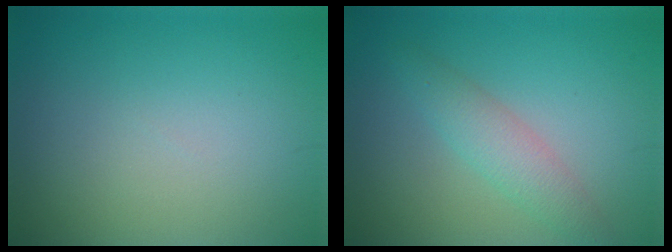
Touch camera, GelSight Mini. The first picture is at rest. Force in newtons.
{"total": 2.8, "press": 2.8, "slide": 0.1}